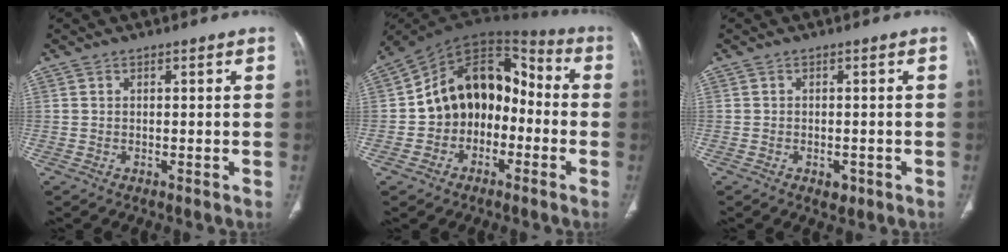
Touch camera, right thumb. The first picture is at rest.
{"total": 17.0, "force": [-2.4, 12.7, 11.1], "torque": [-0.127, 0.070, -0.050]}
{"total": 2.1, "force": [-0.9, 1.4, 1.1], "torque": [-0.004, 0.003, -0.007]}